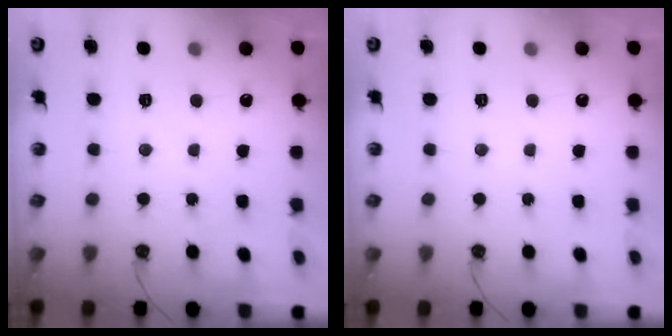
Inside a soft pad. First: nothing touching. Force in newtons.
{"total": 0.0}